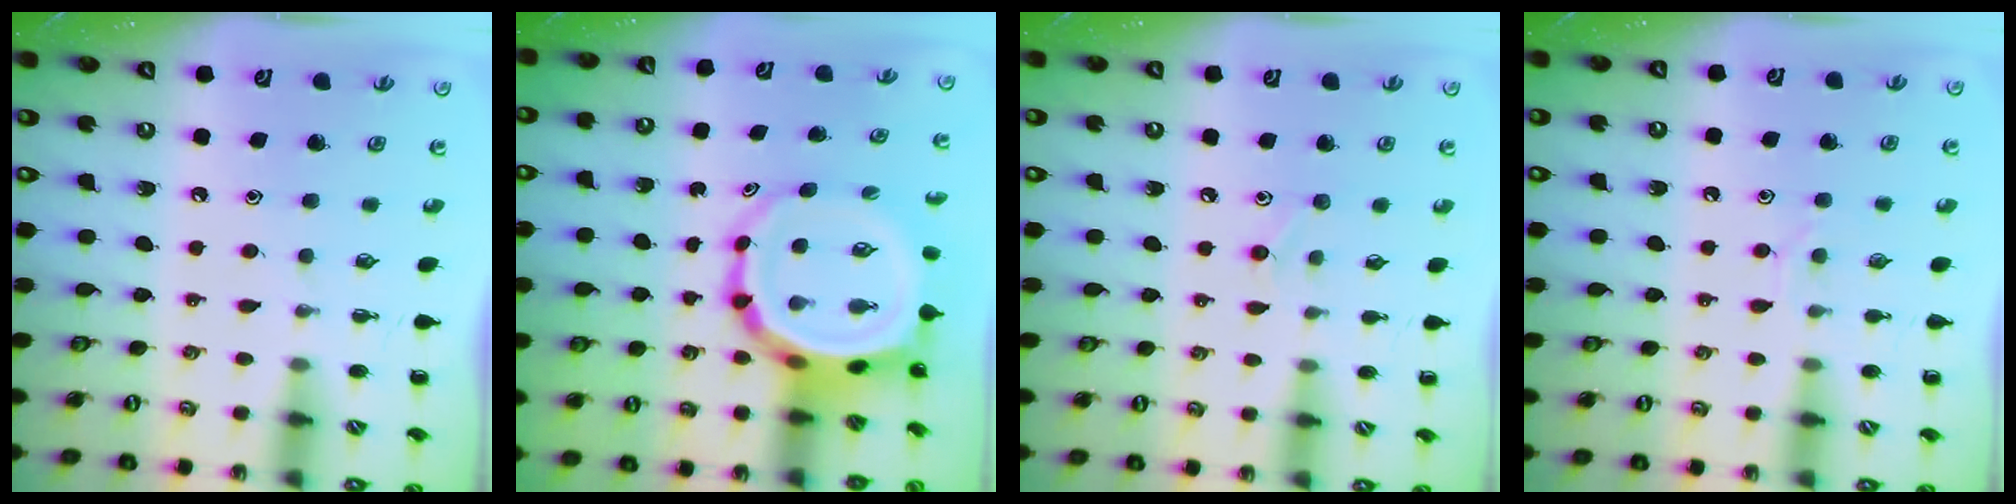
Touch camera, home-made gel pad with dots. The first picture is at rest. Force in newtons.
{"total": 10.0, "press": 9.6, "slide": 3.0}
{"total": 6.4, "press": 6.0, "slide": 2.3}
{"total": 6.3, "press": 6.1, "slide": 1.3}